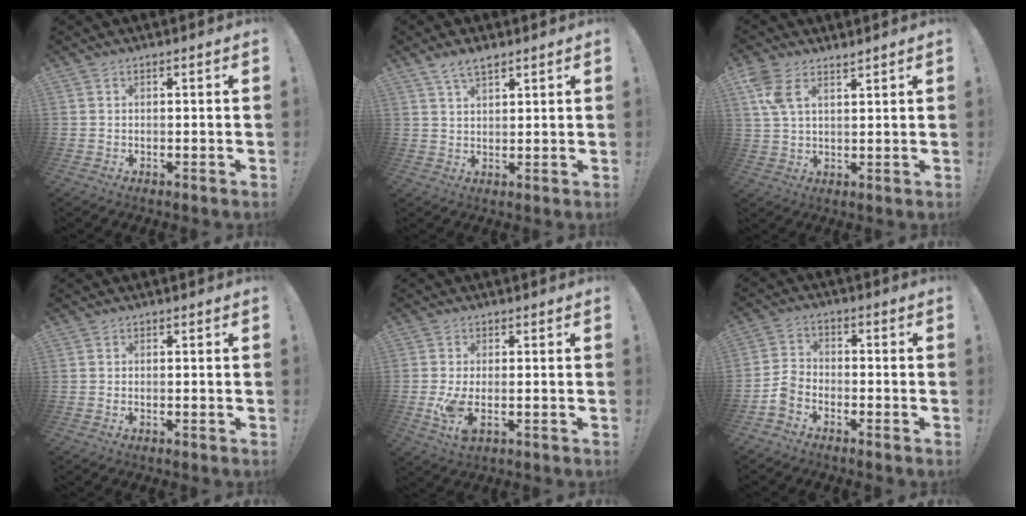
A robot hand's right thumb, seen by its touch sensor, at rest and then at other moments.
{"total": 4.8, "force": [3.4, 2.0, 2.7], "torque": [-0.049, -0.013, 0.063]}
{"total": 6.5, "force": [4.1, 2.9, 4.2], "torque": [-0.087, -0.018, 0.077]}
{"total": 0.0}
{"total": 6.3, "force": [-1.0, 2.5, 5.7], "torque": [-0.103, -0.019, -0.016]}
{"total": 6.4, "force": [-4.4, 3.7, 2.7], "torque": [-0.065, 0.020, -0.080]}